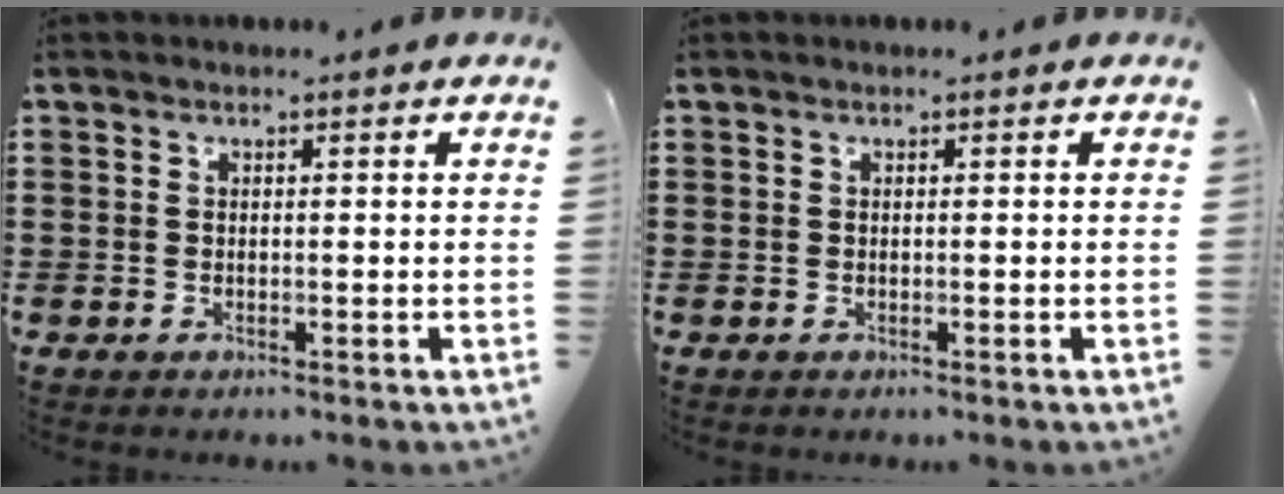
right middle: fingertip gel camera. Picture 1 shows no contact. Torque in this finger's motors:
{"motor_torque": [0.17, -0.09, 0.02, 0.01]}